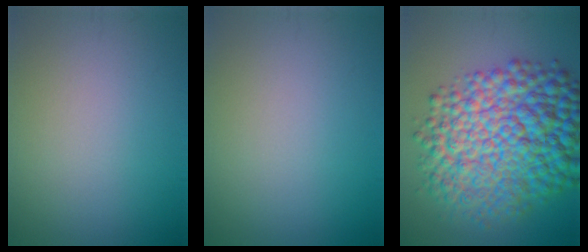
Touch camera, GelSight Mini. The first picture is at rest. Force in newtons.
{"total": 0.0}
{"total": 13.2, "press": 13.2, "slide": 0.2}